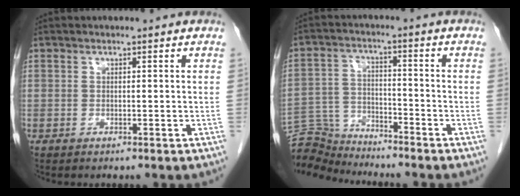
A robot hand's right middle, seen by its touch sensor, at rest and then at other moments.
{"total": 8.3, "force": [-8.3, 0.6, -0.1], "torque": [-0.009, 0.002, -0.157]}